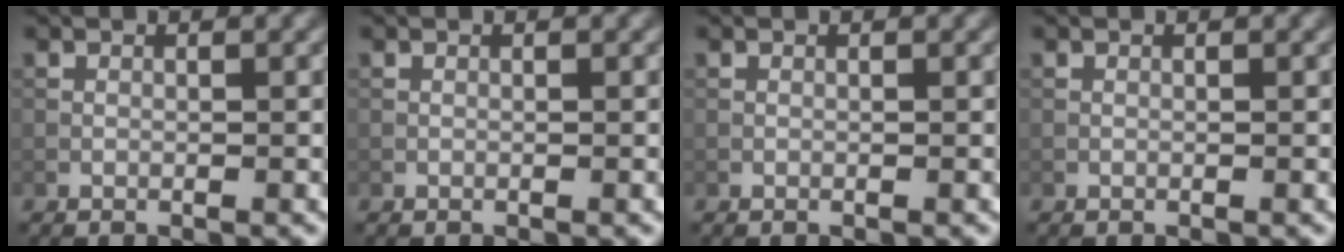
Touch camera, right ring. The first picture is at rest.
{"total": 0.0}
{"total": 0.0}
{"total": 0.0}